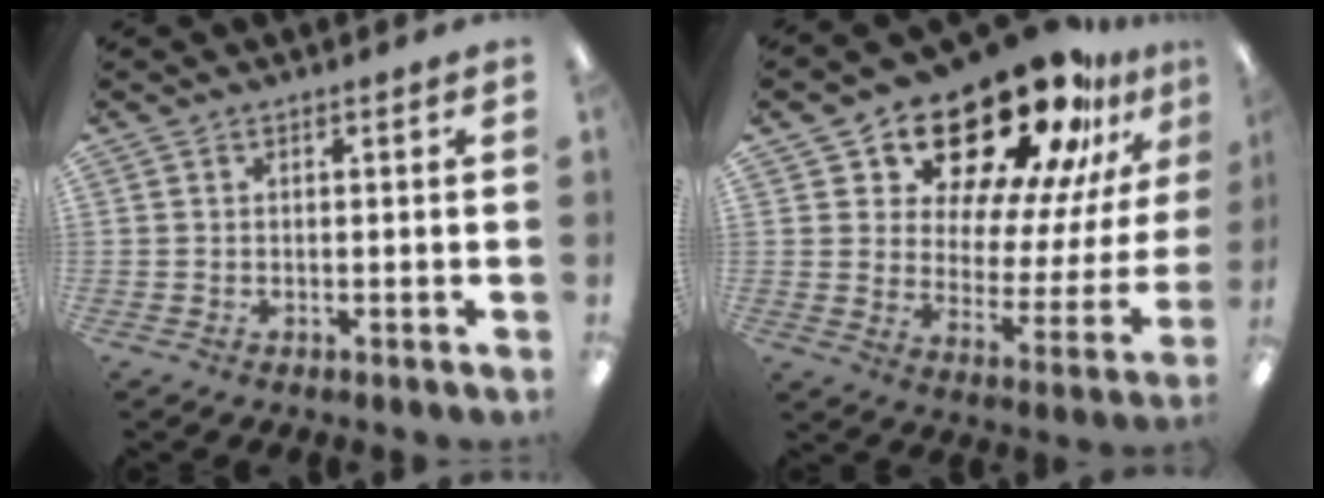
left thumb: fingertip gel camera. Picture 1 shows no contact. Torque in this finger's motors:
{"motor_torque": [1.78, 1.93, 1.72, -1.05, 0.11]}